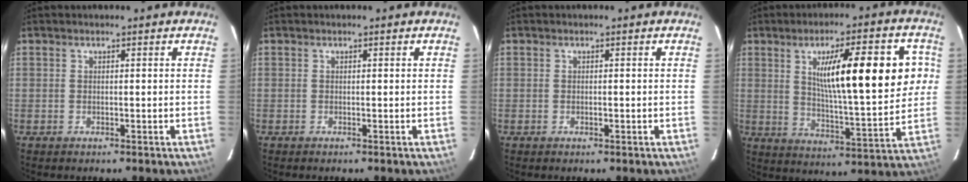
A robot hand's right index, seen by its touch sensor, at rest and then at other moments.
{"total": 0.0}
{"total": 0.5, "force": [-0.1, 0.3, 0.4], "torque": [-0.009, 0.000, -0.002]}
{"total": 18.0, "force": [4.5, 3.2, 17.1], "torque": [-0.254, 0.016, 0.073]}